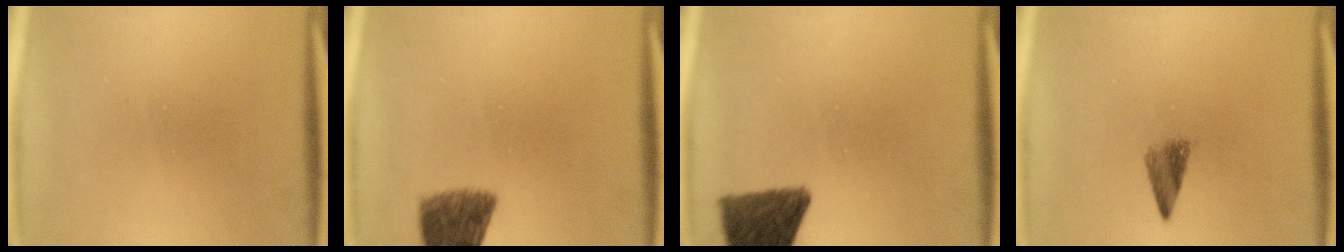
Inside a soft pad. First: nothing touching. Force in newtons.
{"total": 7.9}
{"total": 10.8}
{"total": 2.7}